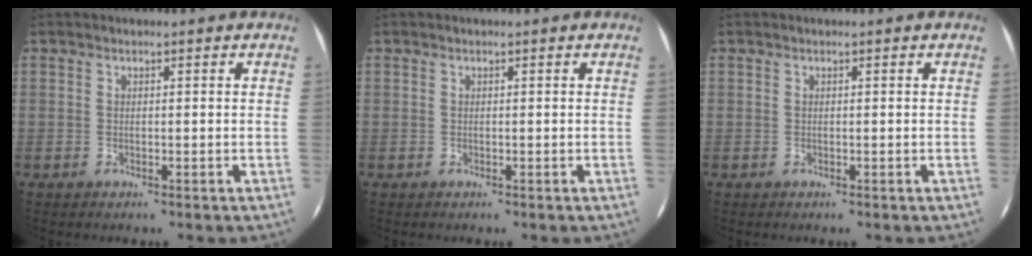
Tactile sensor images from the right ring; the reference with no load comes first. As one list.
[{"total": 0.0}, {"total": 0.0}]